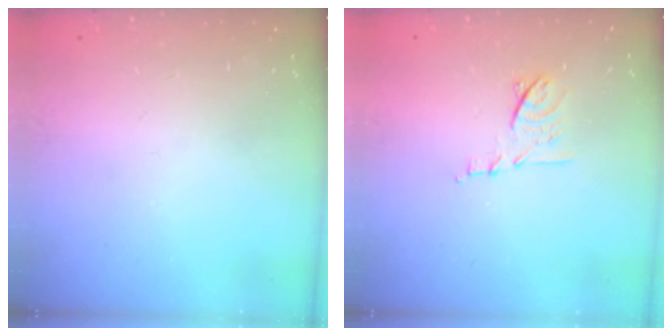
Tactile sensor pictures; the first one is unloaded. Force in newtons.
{"total": 8.2, "press": 8.2, "slide": 0.8}